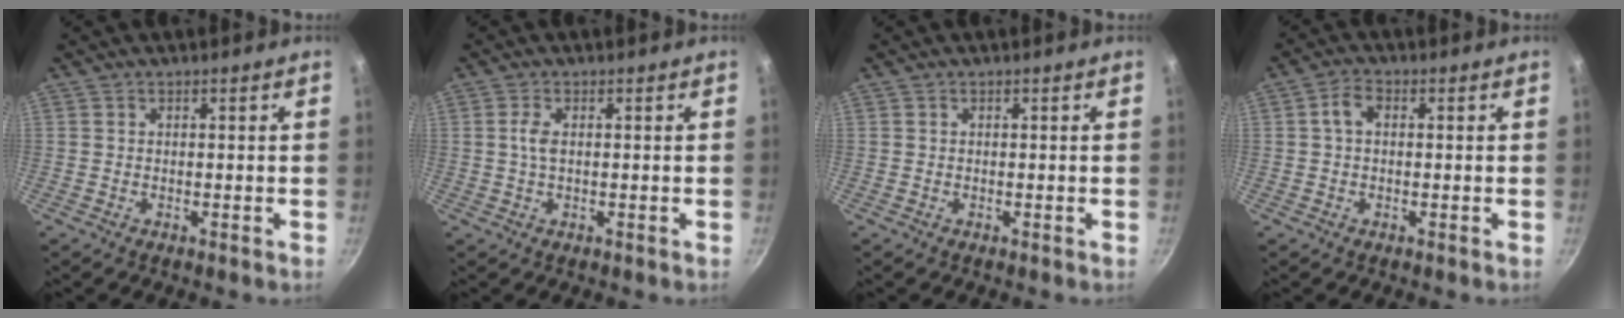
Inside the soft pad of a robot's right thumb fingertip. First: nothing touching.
{"total": 2.4, "force": [0.3, 1.0, 2.1], "torque": [-0.050, 0.003, 0.006]}
{"total": 0.0}
{"total": 3.3, "force": [0.4, 2.2, 2.5], "torque": [-0.046, 0.011, 0.003]}